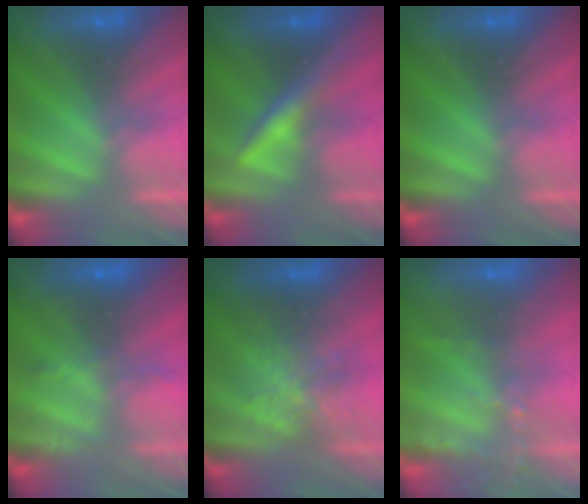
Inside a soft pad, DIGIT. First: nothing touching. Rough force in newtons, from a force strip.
{"total": 3.3}
{"total": 0.0}
{"total": 2.3}
{"total": 2.2}
{"total": 8.2}